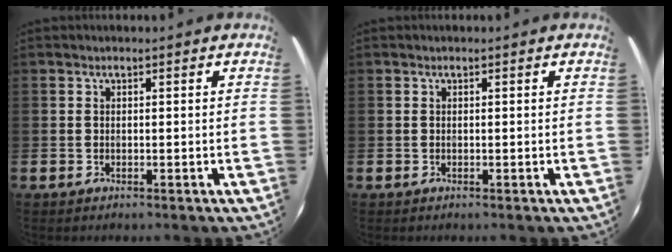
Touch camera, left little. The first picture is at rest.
{"total": 0.0}